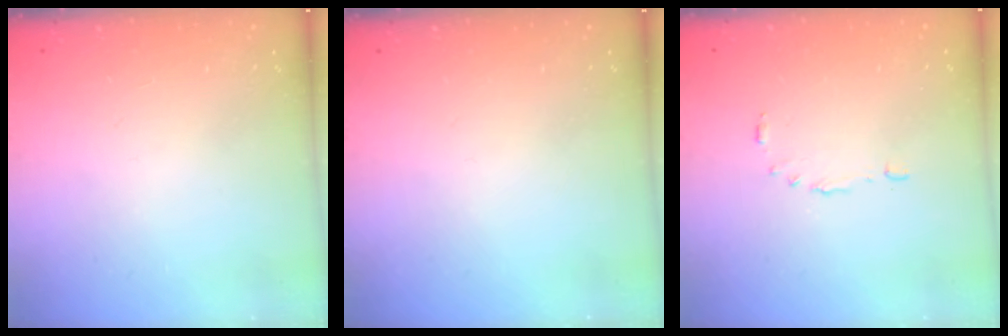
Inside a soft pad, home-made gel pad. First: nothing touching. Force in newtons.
{"total": 0.0}
{"total": 3.6, "press": 3.6, "slide": 0.4}